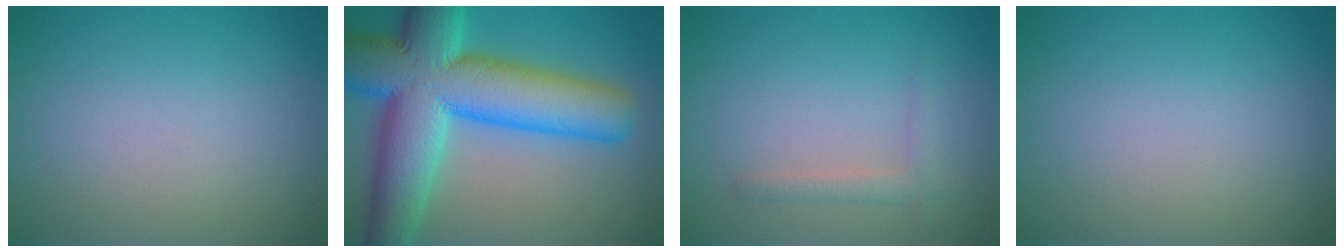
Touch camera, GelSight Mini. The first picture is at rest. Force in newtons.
{"total": 15.0, "press": 15.0, "slide": 0.4}
{"total": 1.4, "press": 1.4, "slide": 0.1}
{"total": 0.0}